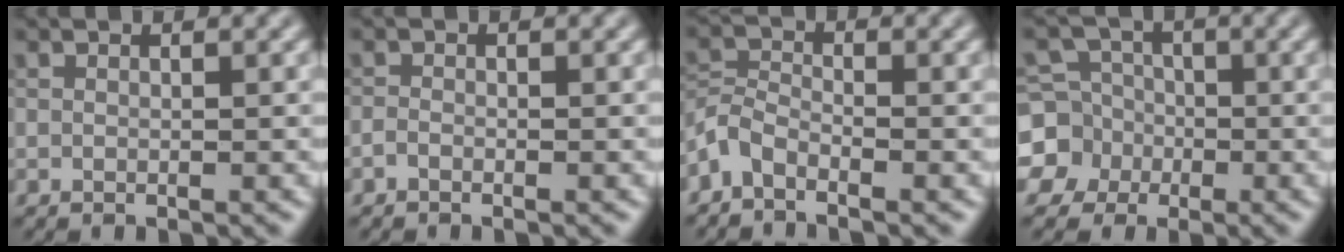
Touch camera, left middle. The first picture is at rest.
{"total": 0.6, "force": [-0.5, 0.3, 0.3], "torque": [-0.004, -0.002, -0.011]}
{"total": 2.5, "force": [-2.0, 1.0, 1.1], "torque": [-0.025, 0.004, -0.050]}
{"total": 7.4, "force": [-1.8, 7.0, 1.3], "torque": [-0.030, 0.004, -0.067]}